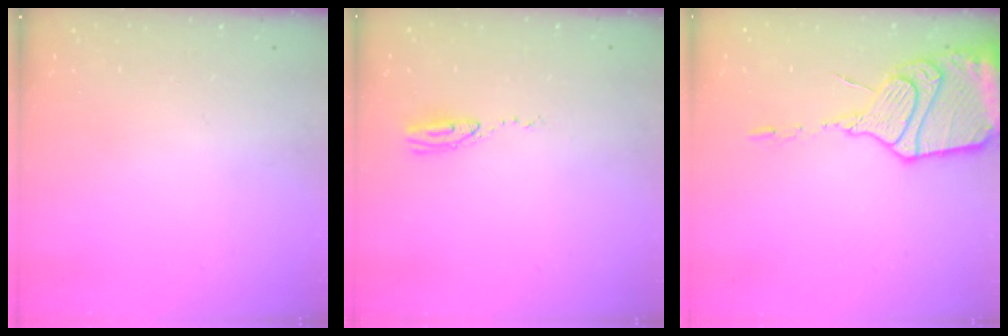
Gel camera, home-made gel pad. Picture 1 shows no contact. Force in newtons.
{"total": 5.0, "press": 4.7, "slide": 1.5}
{"total": 19.2, "press": 19.1, "slide": 1.6}